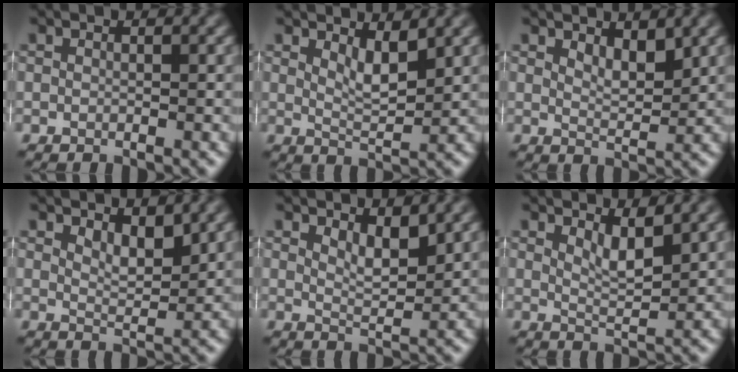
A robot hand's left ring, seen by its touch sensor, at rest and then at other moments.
{"total": 2.7, "force": [1.5, 0.8, 2.2], "torque": [-0.038, -0.009, 0.030]}
{"total": 2.7, "force": [1.7, 1.0, 1.9], "torque": [-0.031, -0.006, 0.031]}
{"total": 2.7, "force": [1.8, 1.0, 1.8], "torque": [-0.032, -0.007, 0.032]}
{"total": 2.8, "force": [1.7, 0.9, 2.0], "torque": [-0.034, -0.008, 0.032]}
{"total": 2.6, "force": [1.5, 0.6, 2.0], "torque": [-0.036, -0.008, 0.029]}